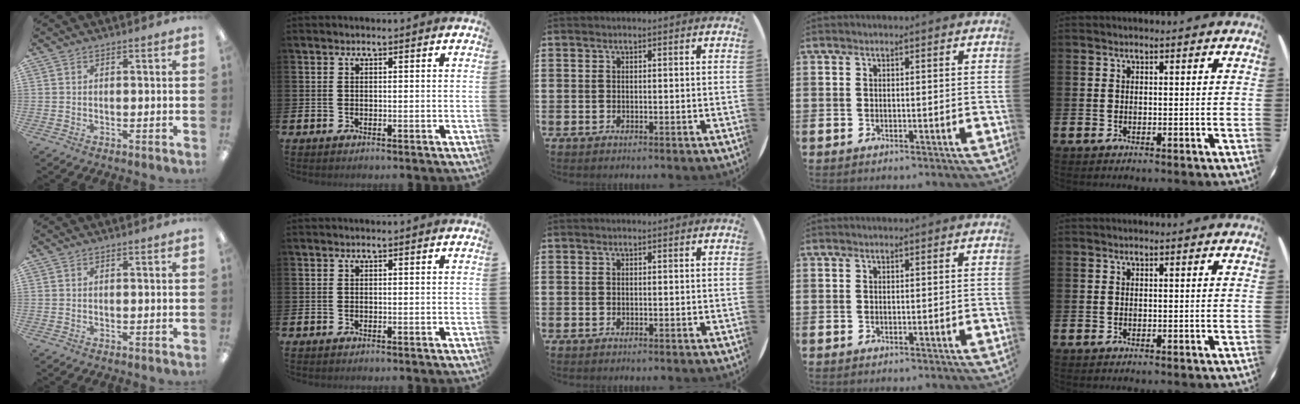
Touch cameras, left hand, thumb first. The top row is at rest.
{}